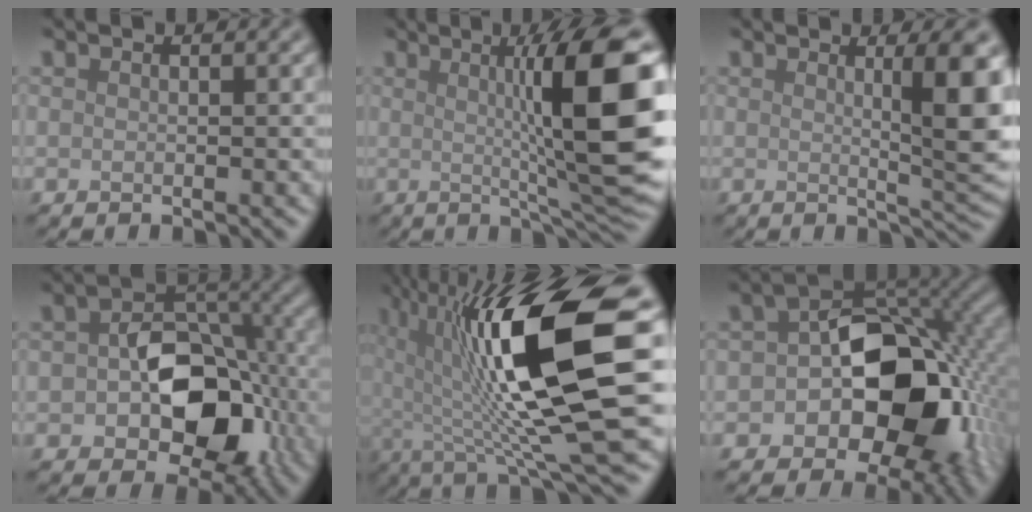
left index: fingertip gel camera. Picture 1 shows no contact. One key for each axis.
{"total": 12.1, "fx": 1.5, "fy": 2.0, "fz": 11.8, "tx": -0.149, "ty": 0.006, "tz": 0.025}
{"total": 6.7, "fx": 1.1, "fy": 1.4, "fz": 6.5, "tx": -0.076, "ty": -0.005, "tz": 0.019}
{"total": 9.5, "fx": -1.9, "fy": 6.3, "fz": 6.9, "tx": -0.097, "ty": -0.002, "tz": -0.031}
{"total": 14.8, "fx": 1.9, "fy": 3.5, "fz": 14.3, "tx": -0.240, "ty": -0.003, "tz": 0.034}
{"total": 13.1, "fx": -2.7, "fy": 8.6, "fz": 9.5, "tx": -0.128, "ty": -0.011, "tz": -0.047}